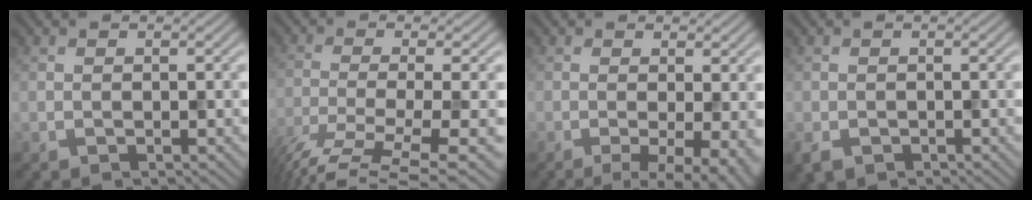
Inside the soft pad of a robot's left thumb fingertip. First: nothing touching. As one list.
[{"total": 8.8, "force": [-5.0, 1.9, 7.0], "torque": [-0.140, -0.022, -0.082]}, {"total": 5.9, "force": [-1.6, 1.3, 5.5], "torque": [-0.083, -0.006, -0.024]}, {"total": 1.8, "force": [-1.2, 1.1, 0.8], "torque": [-0.022, -0.008, -0.024]}]